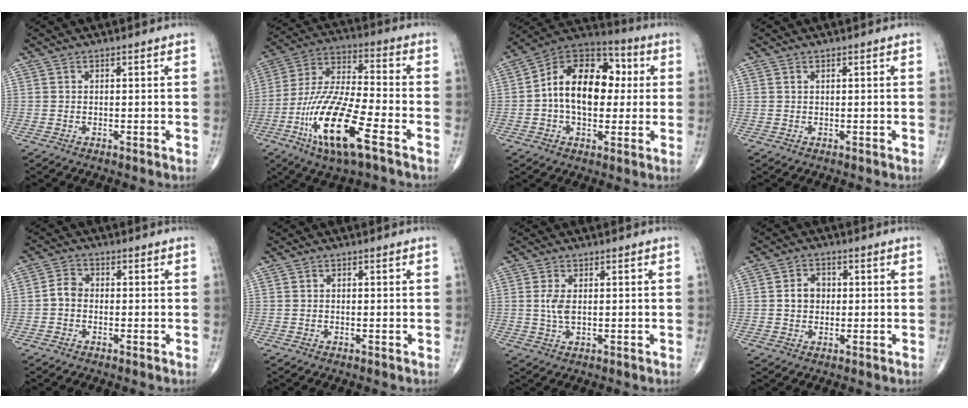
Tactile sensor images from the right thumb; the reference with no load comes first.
{"total": 19.0, "force": [-8.5, 4.9, 16.3], "torque": [-0.339, 0.028, -0.153]}
{"total": 17.6, "force": [1.2, 11.4, 13.3], "torque": [-0.179, 0.032, 0.009]}
{"total": 0.0}
{"total": 2.9, "force": [-0.7, 2.3, 1.7], "torque": [-0.024, 0.011, -0.023]}
{"total": 0.0}
{"total": 3.2, "force": [0.3, 1.5, 2.8], "torque": [-0.063, -0.002, 0.008]}
{"total": 4.2, "force": [0.2, 3.4, 2.4], "torque": [-0.030, 0.010, -0.001]}